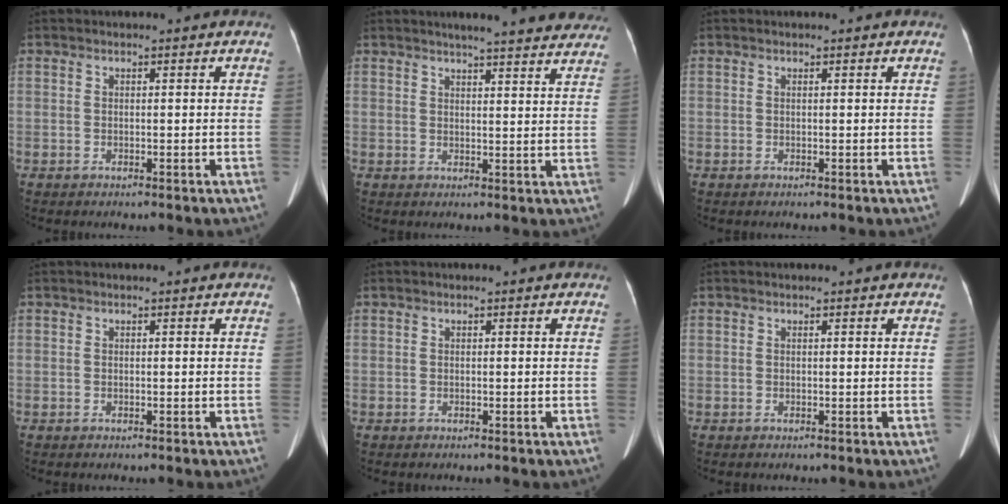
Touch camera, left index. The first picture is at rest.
{"total": 16.1, "force": [14.4, 1.9, 6.9], "torque": [-0.076, 0.002, 0.162]}
{"total": 0.0}
{"total": 0.0}
{"total": 0.0}
{"total": 0.0}